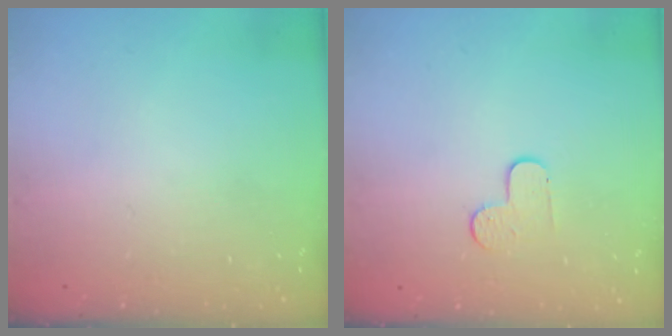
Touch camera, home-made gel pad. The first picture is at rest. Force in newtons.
{"total": 6.1, "press": 6.1, "slide": 0.5}